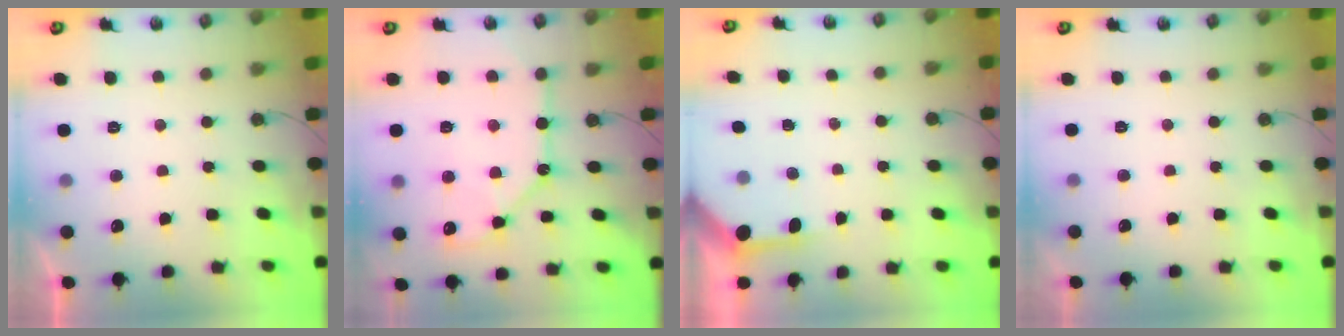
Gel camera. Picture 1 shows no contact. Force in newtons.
{"total": 11.8, "press": 11.7, "slide": 1.1}
{"total": 3.7, "press": 3.7, "slide": 0.3}
{"total": 0.0}